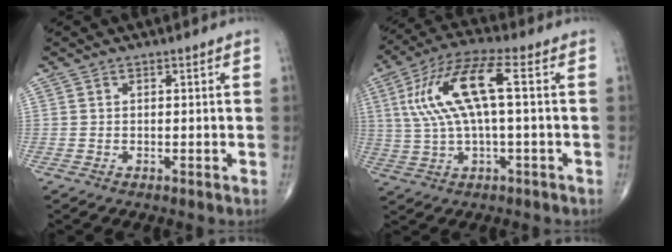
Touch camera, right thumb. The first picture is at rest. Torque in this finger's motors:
{"motor_torque": [0.54, 0.43, 1.26, 0.07, 0.22]}